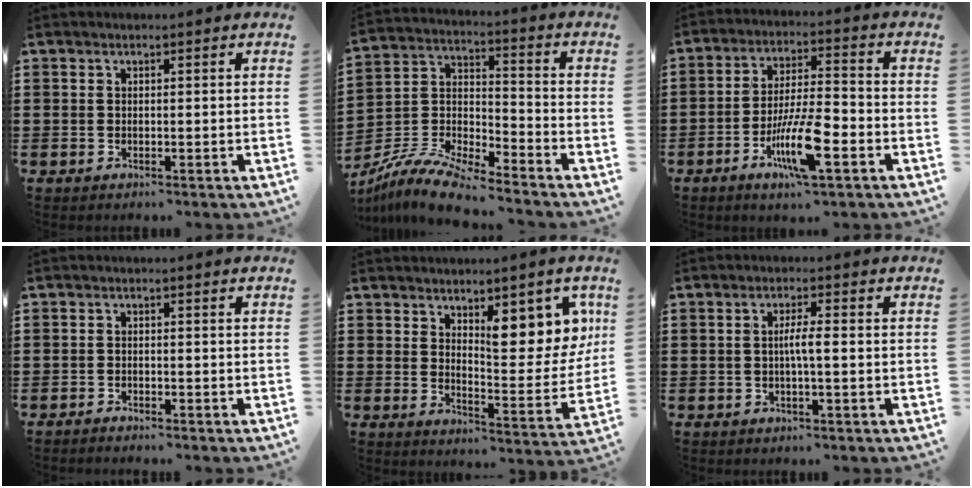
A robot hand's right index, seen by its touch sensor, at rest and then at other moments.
{"total": 9.1, "force": [-8.5, 0.7, 3.2], "torque": [-0.080, 0.002, -0.174]}
{"total": 10.4, "force": [-4.3, 2.6, 9.0], "torque": [-0.182, -0.002, -0.080]}
{"total": 1.2, "force": [-1.2, 0.1, 0.0], "torque": [-0.004, 0.003, -0.025]}
{"total": 9.6, "force": [5.7, 3.8, 6.7], "torque": [-0.096, -0.030, 0.094]}
{"total": 2.8, "force": [-0.4, 0.2, 2.7], "torque": [-0.050, -0.003, -0.008]}